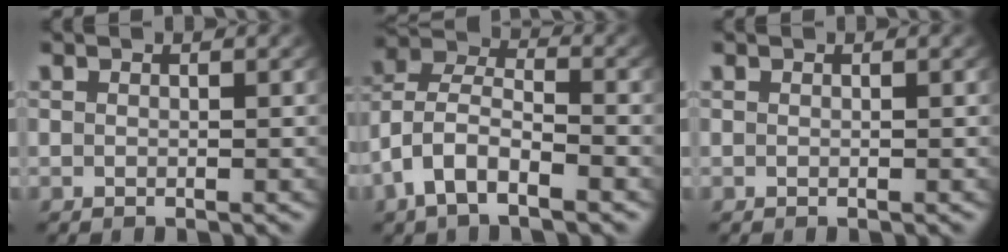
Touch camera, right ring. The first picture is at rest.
{"total": 6.1, "force": [-0.4, 4.8, 3.8], "torque": [-0.100, -0.016, -0.013]}
{"total": 0.0}